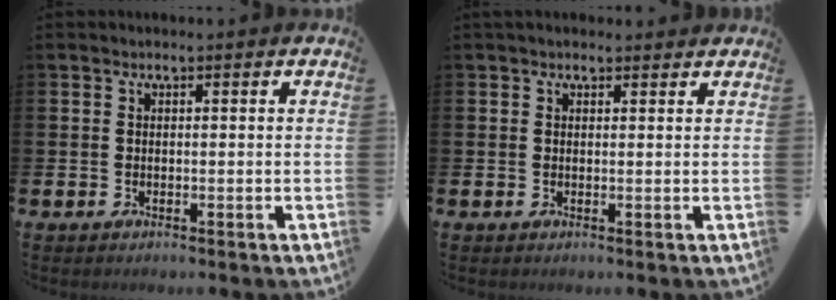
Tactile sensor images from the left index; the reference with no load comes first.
{"total": 1.1, "force": [0.9, 0.5, 0.3], "torque": [0.005, 0.002, 0.014]}